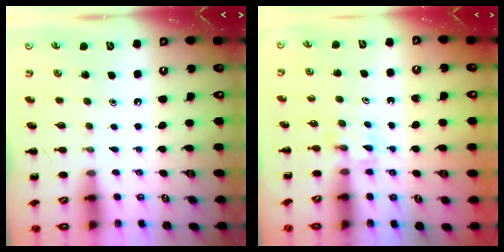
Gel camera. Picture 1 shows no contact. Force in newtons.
{"total": 2.4, "press": 2.3, "slide": 0.9}